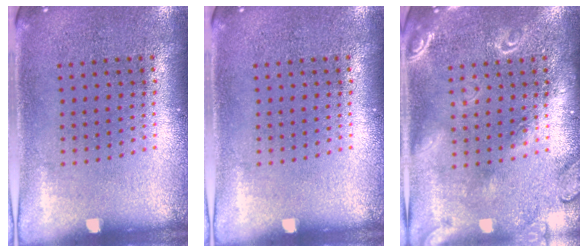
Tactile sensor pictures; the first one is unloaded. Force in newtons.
{"total": 0.0}
{"total": 1.9, "press": 1.9, "slide": 0.2}